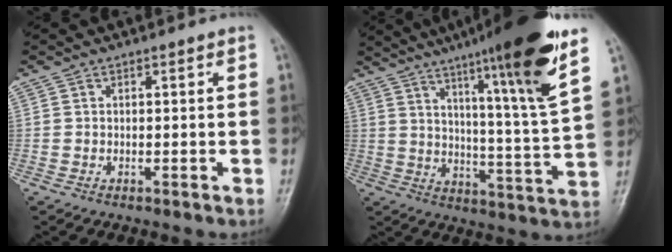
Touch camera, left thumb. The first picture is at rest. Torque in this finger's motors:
{"motor_torque": [1.50, 0.49, 1.77, -1.00, 0.39]}